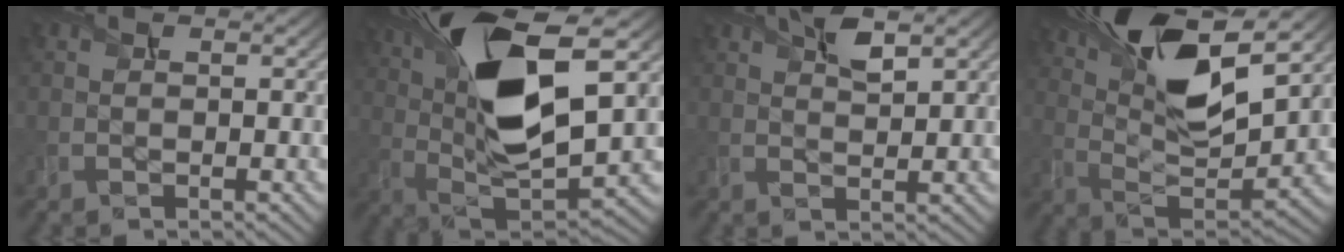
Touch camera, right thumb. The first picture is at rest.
{"total": 16.9, "force": [5.6, 6.3, 14.6], "torque": [-0.294, 0.012, 0.098]}
{"total": 3.7, "force": [2.2, 1.1, 2.7], "torque": [-0.059, 0.003, 0.043]}
{"total": 16.1, "force": [8.5, 5.6, 12.5], "torque": [-0.249, 0.007, 0.152]}